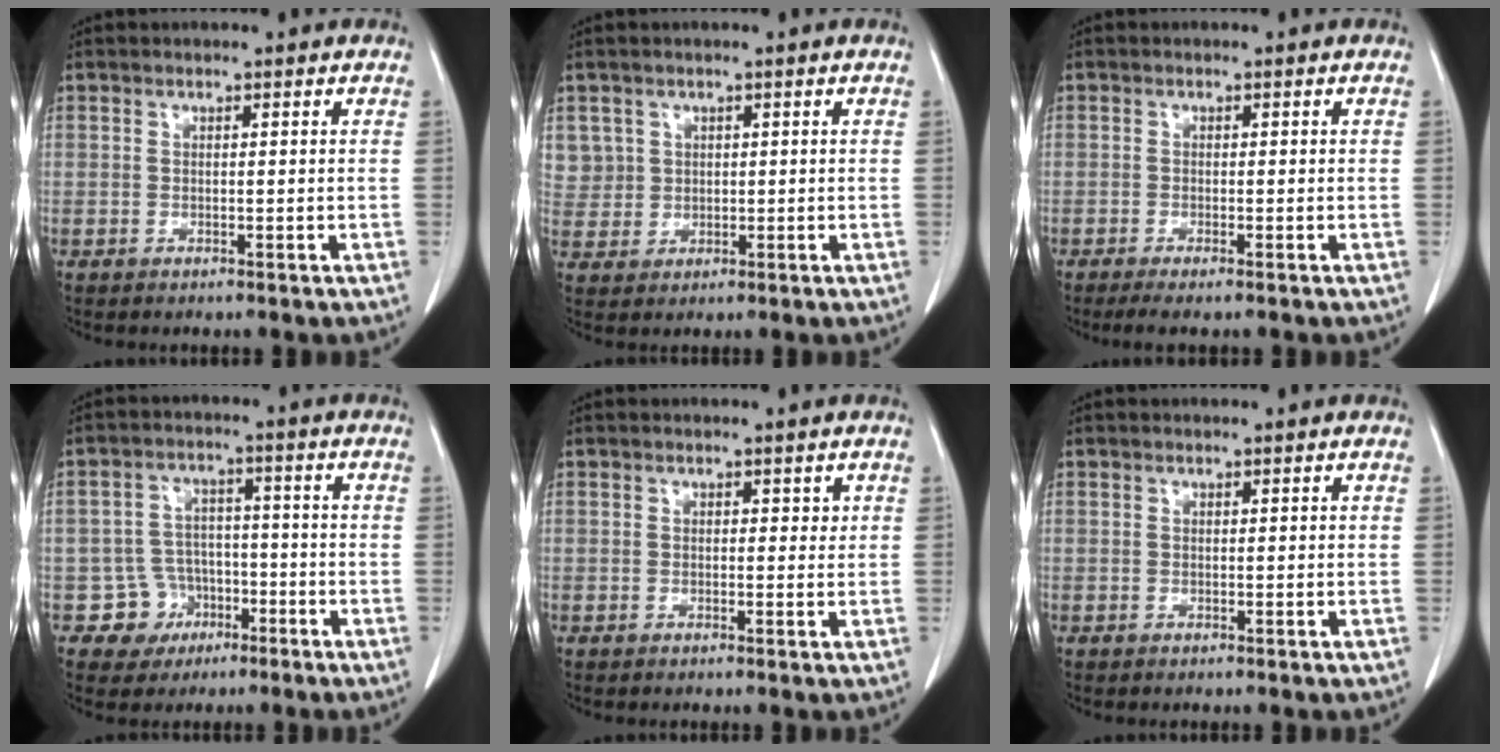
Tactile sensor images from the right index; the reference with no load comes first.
{"total": 4.4, "force": [1.8, 4.0, -0.1], "torque": [0.014, 0.004, 0.040]}
{"total": 2.8, "force": [-1.9, 0.1, 2.0], "torque": [-0.029, -0.007, -0.034]}
{"total": 6.1, "force": [-2.7, 5.5, 0.2], "torque": [0.010, 0.016, -0.039]}
{"total": 1.1, "force": [0.4, 0.8, 0.7], "torque": [-0.003, 0.000, 0.003]}
{"total": 0.0}